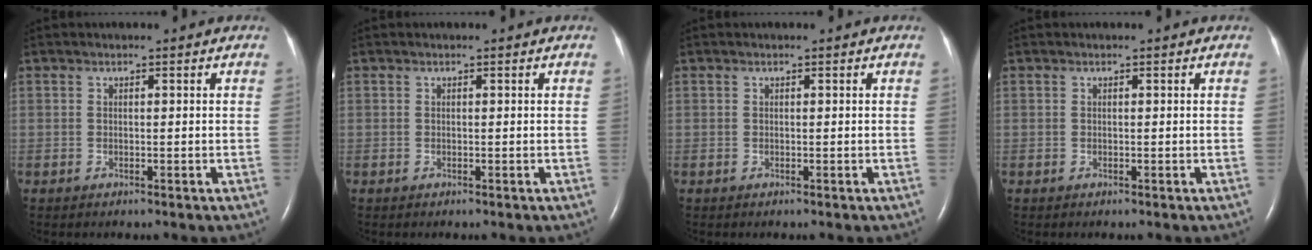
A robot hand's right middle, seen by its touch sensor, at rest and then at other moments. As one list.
[{"total": 0.0}, {"total": 0.0}, {"total": 0.0}]